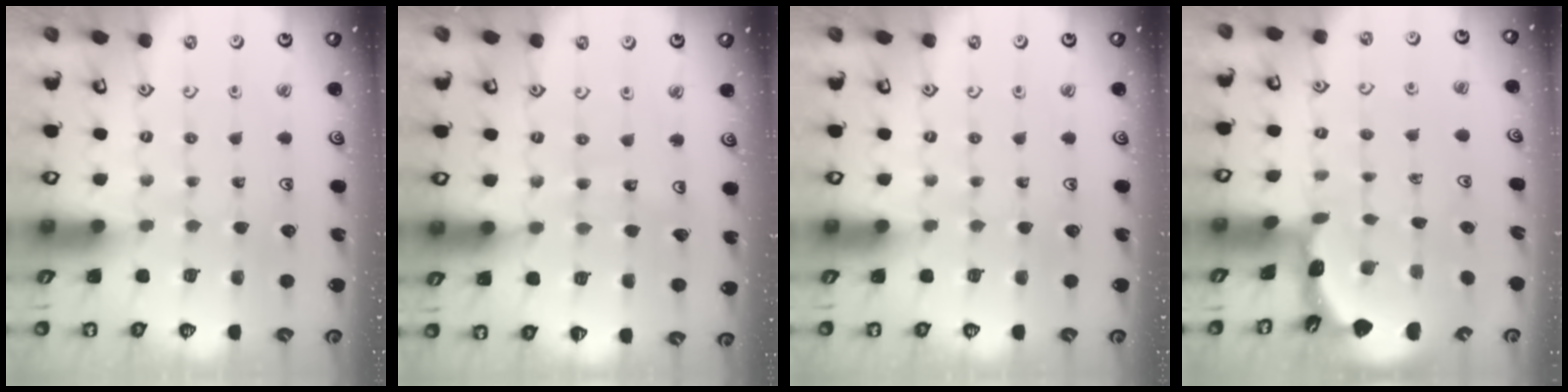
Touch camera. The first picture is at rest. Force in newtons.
{"total": 5.8, "press": 5.8, "slide": 0.5}
{"total": 0.0}
{"total": 1.7, "press": 1.7, "slide": 0.1}